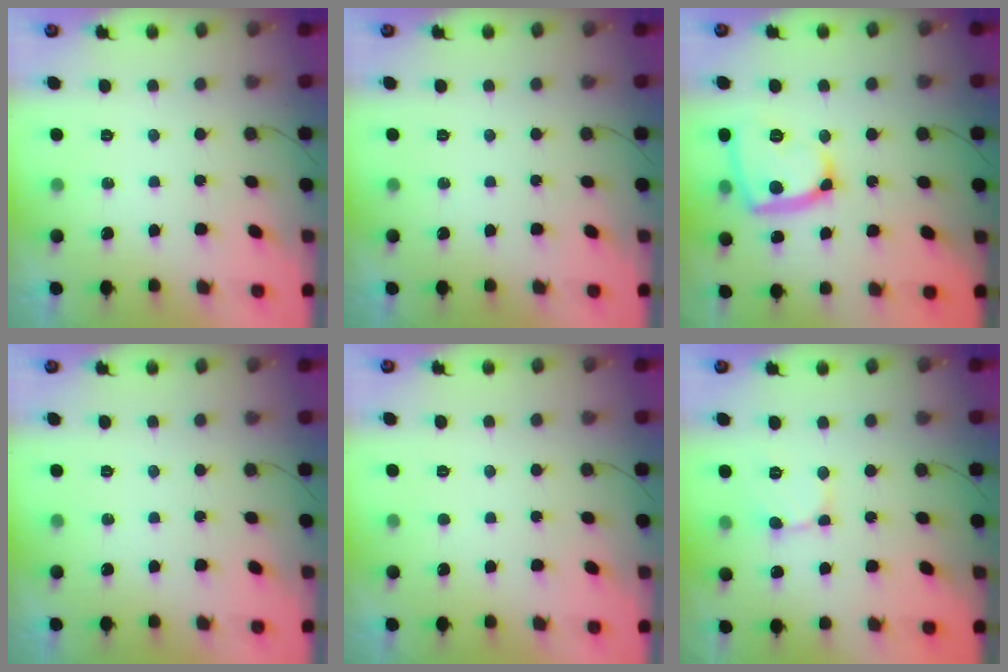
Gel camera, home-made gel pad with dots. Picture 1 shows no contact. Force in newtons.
{"total": 0.0}
{"total": 15.2, "press": 15.1, "slide": 1.4}
{"total": 0.0}
{"total": 1.6, "press": 1.5, "slide": 0.2}
{"total": 2.6, "press": 2.6, "slide": 0.2}